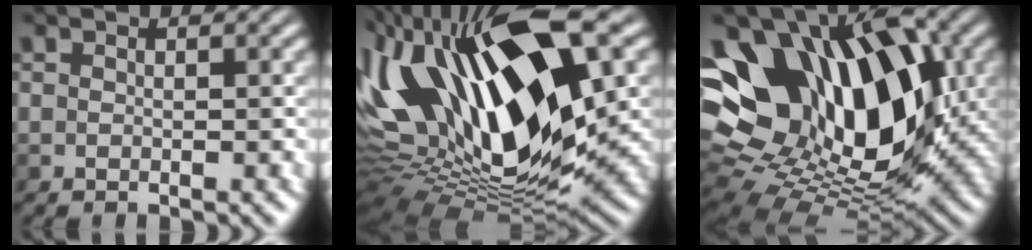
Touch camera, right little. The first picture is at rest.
{"total": 16.9, "force": [2.6, 8.2, 14.6], "torque": [-0.291, 0.021, 0.027]}
{"total": 16.6, "force": [1.8, 11.4, 11.9], "torque": [-0.212, 0.014, 0.028]}